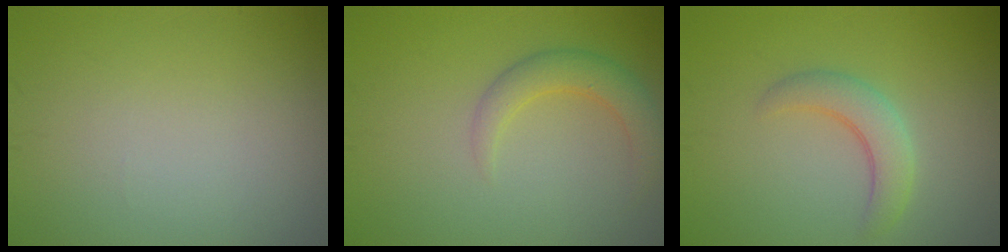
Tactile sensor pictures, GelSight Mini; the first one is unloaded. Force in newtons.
{"total": 2.7, "press": 2.7, "slide": 0.2}
{"total": 3.0, "press": 3.0, "slide": 0.3}